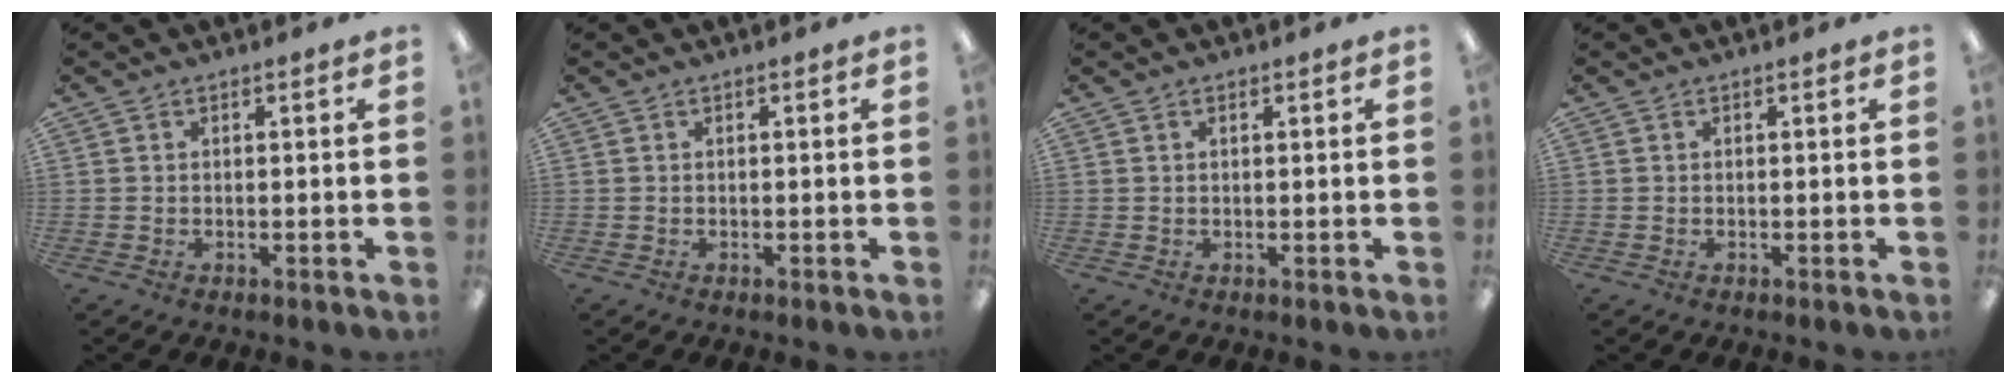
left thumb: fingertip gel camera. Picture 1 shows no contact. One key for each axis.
{"total": 0.0}
{"total": 0.7, "fx": 0.4, "fy": 0.3, "fz": 0.4, "tx": -0.001, "ty": -0.001, "tz": 0.006}
{"total": 0.0}